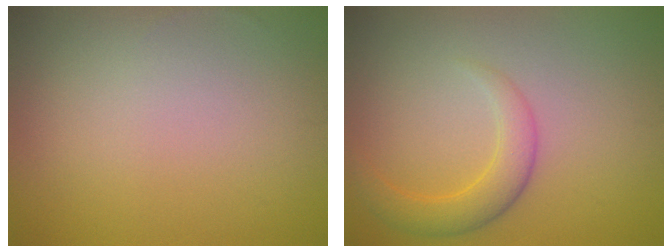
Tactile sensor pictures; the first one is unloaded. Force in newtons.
{"total": 3.2, "press": 3.2, "slide": 0.1}